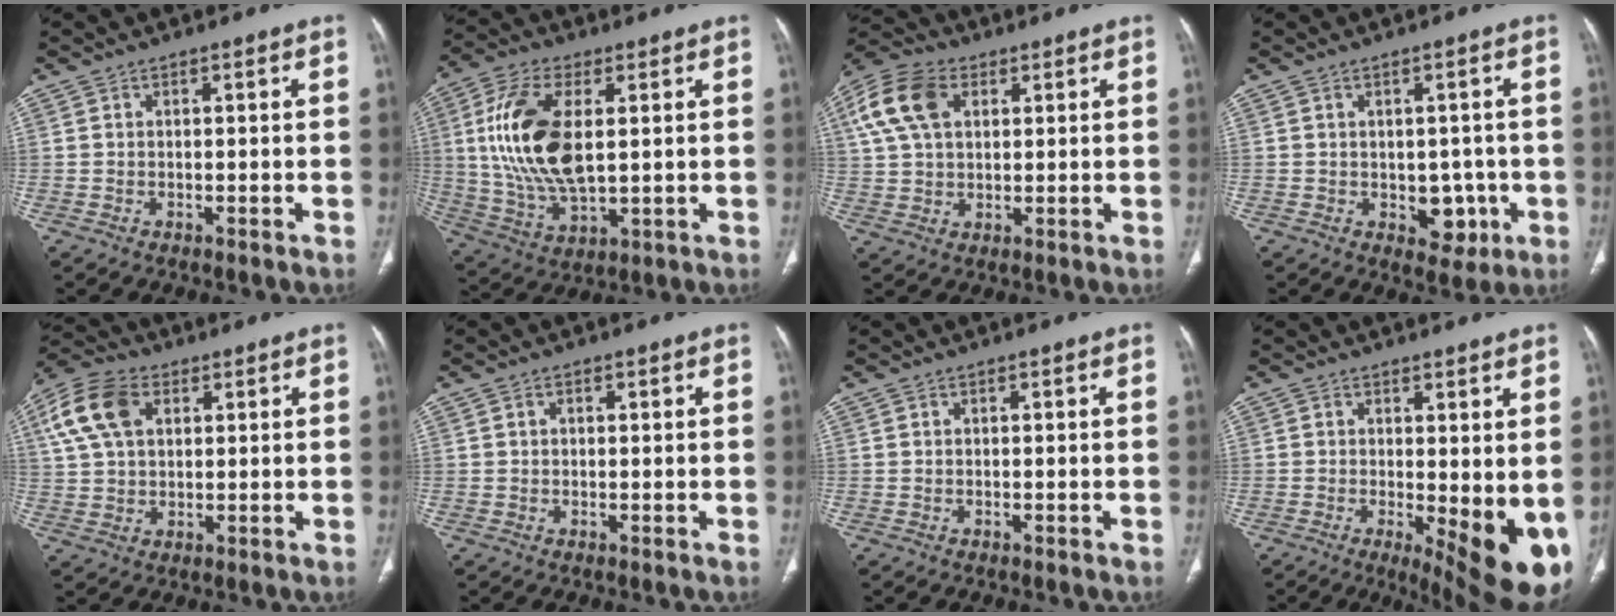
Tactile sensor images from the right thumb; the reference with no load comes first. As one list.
[{"total": 17.3, "force": [2.7, 8.5, 14.9], "torque": [-0.303, -0.009, 0.056]}, {"total": 12.3, "force": [4.2, 8.0, 8.4], "torque": [-0.167, 0.013, 0.079]}, {"total": 5.8, "force": [-1.3, 4.0, 3.9], "torque": [-0.017, 0.001, -0.007]}, {"total": 11.7, "force": [4.1, 7.6, 8.0], "torque": [-0.159, 0.012, 0.075]}, {"total": 1.0, "force": [0.3, 0.7, 0.6], "torque": [-0.006, 0.001, 0.004]}, {"total": 0.0}, {"total": 12.4, "force": [-1.5, 4.2, 11.5], "torque": [-0.151, -0.027, -0.007]}]